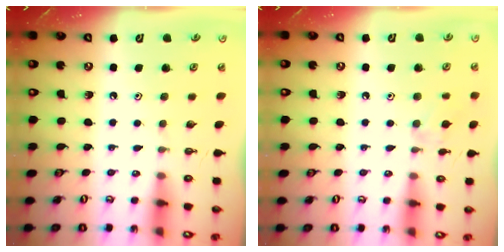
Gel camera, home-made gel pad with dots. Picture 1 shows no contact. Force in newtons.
{"total": 7.5, "press": 7.5, "slide": 0.9}